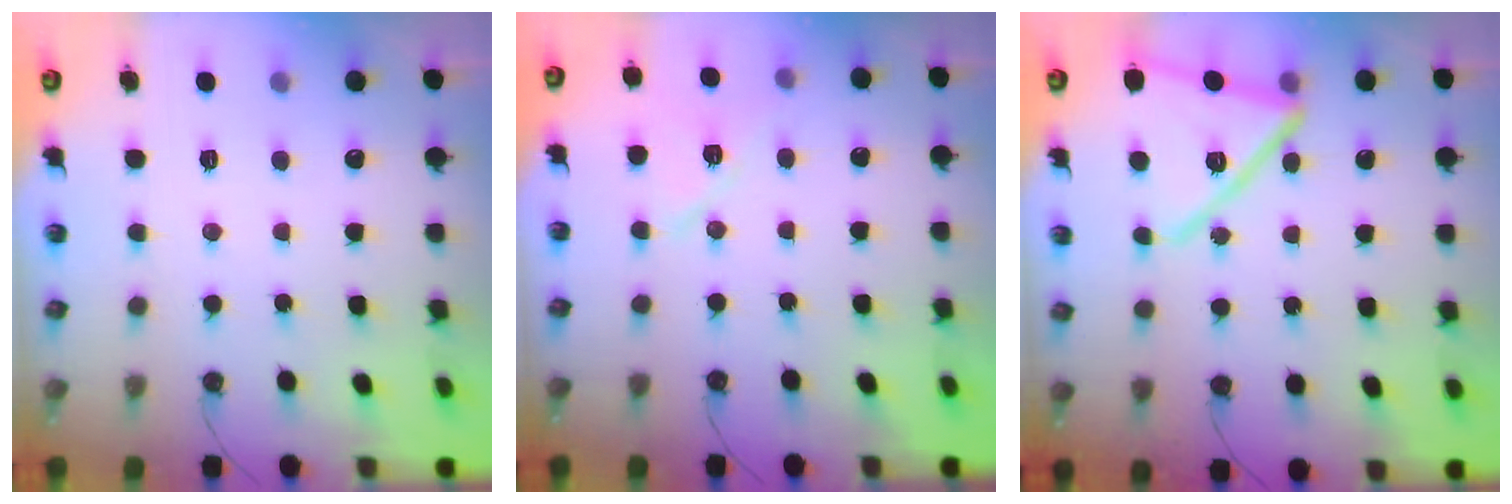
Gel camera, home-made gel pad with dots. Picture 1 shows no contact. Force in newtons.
{"total": 10.0, "press": 9.5, "slide": 3.0}
{"total": 16.9, "press": 16.9, "slide": 1.1}